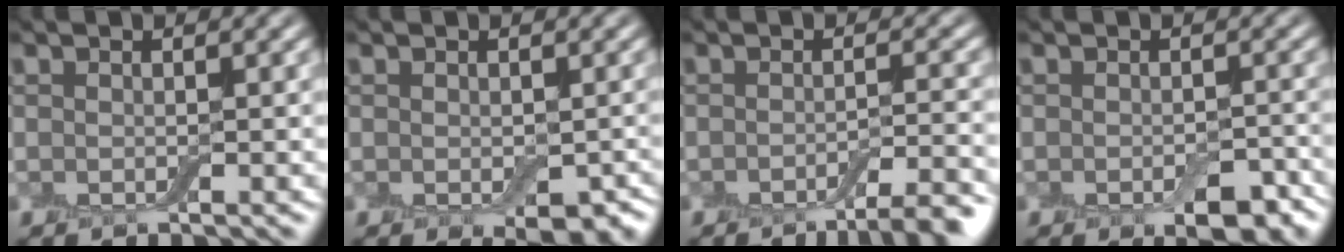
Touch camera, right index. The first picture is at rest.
{"total": 3.1, "force": [-1.1, 1.6, 2.5], "torque": [-0.031, -0.015, -0.007]}
{"total": 4.4, "force": [-2.8, 1.0, 3.3], "torque": [-0.038, 0.003, -0.043]}
{"total": 3.5, "force": [-1.8, 1.5, 2.6], "torque": [-0.035, -0.003, -0.020]}